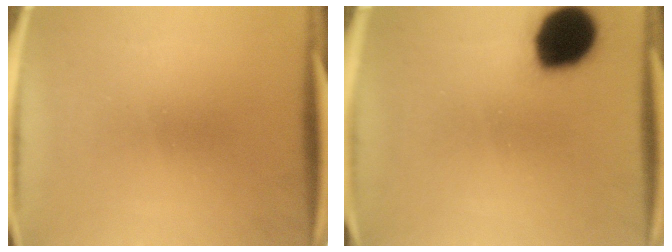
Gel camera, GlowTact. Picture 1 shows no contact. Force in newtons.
{"total": 16.3}